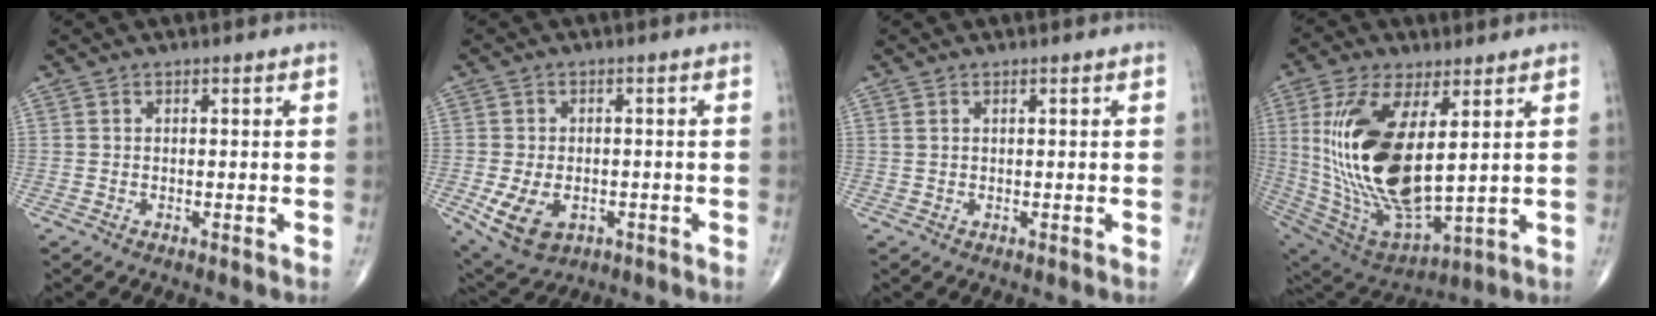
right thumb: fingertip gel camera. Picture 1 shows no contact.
{"total": 8.5, "force": [-2.8, 5.6, 5.8], "torque": [-0.104, 0.001, -0.035]}
{"total": 0.6, "force": [0.4, 0.2, 0.4], "torque": [-0.010, 0.007, 0.009]}
{"total": 23.7, "force": [3.9, 10.3, 21.0], "torque": [-0.428, -0.032, 0.088]}